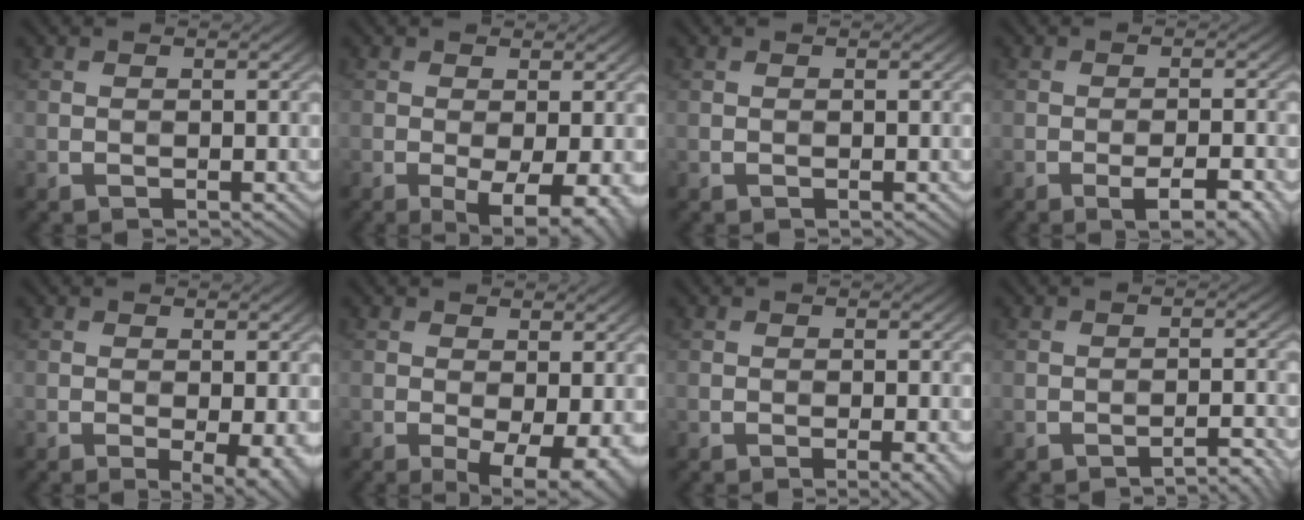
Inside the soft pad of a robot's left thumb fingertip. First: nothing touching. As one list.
[{"total": 5.1, "force": [-1.7, 1.6, 4.6], "torque": [-0.072, -0.009, -0.022]}, {"total": 0.0}, {"total": 5.5, "force": [-2.9, 1.3, 4.5], "torque": [-0.069, 0.005, -0.034]}, {"total": 3.5, "force": [-0.9, 1.1, 3.2], "torque": [-0.048, -0.007, -0.012]}, {"total": 6.1, "force": [-1.6, 2.4, 5.3], "torque": [-0.080, -0.011, -0.019]}, {"total": 2.0, "force": [-0.8, 0.2, 1.8], "torque": [-0.025, 0.001, -0.013]}, {"total": 2.5, "force": [-2.1, 0.2, 1.3], "torque": [-0.012, 0.010, -0.035]}]